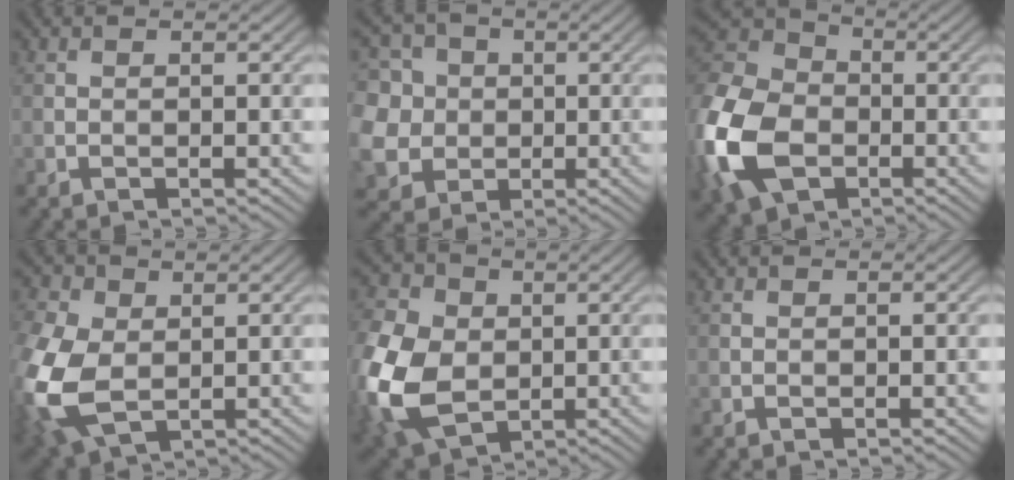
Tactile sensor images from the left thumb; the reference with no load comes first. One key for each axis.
{"total": 10.7, "fx": 1.2, "fy": 9.7, "fz": 4.4, "tx": -0.169, "ty": 0.010, "tz": 0.002}
{"total": 17.4, "fx": -5.2, "fy": 12.4, "fz": 11.1, "tx": -0.317, "ty": -0.037, "tz": -0.107}
{"total": 12.0, "fx": -1.0, "fy": 8.2, "fz": 8.7, "tx": -0.273, "ty": -0.019, "tz": -0.018}
{"total": 14.8, "fx": -1.8, "fy": 10.8, "fz": 10.0, "tx": -0.287, "ty": -0.016, "tz": -0.042}
{"total": 0.0}